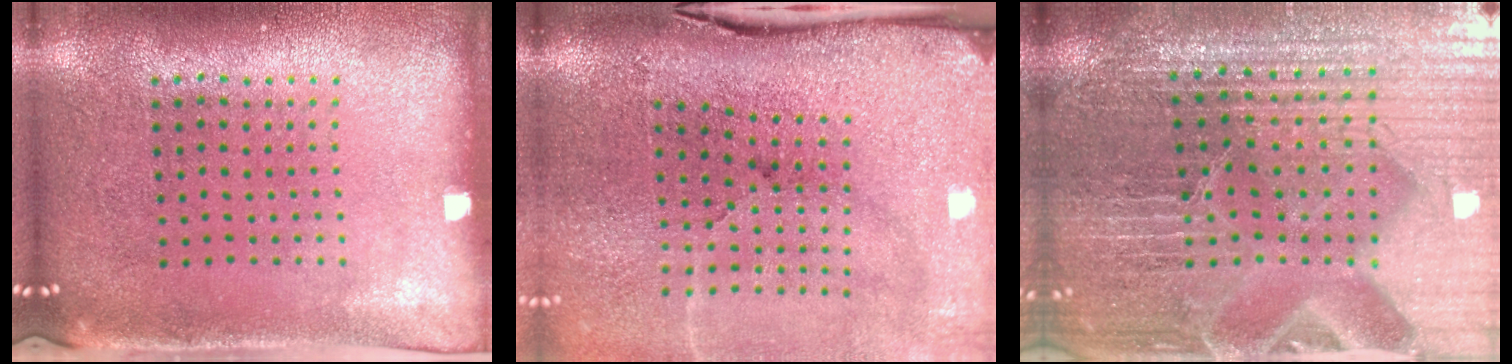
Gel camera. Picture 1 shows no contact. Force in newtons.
{"total": 5.1, "press": 4.0, "slide": 3.2}
{"total": 5.1, "press": 4.9, "slide": 1.5}